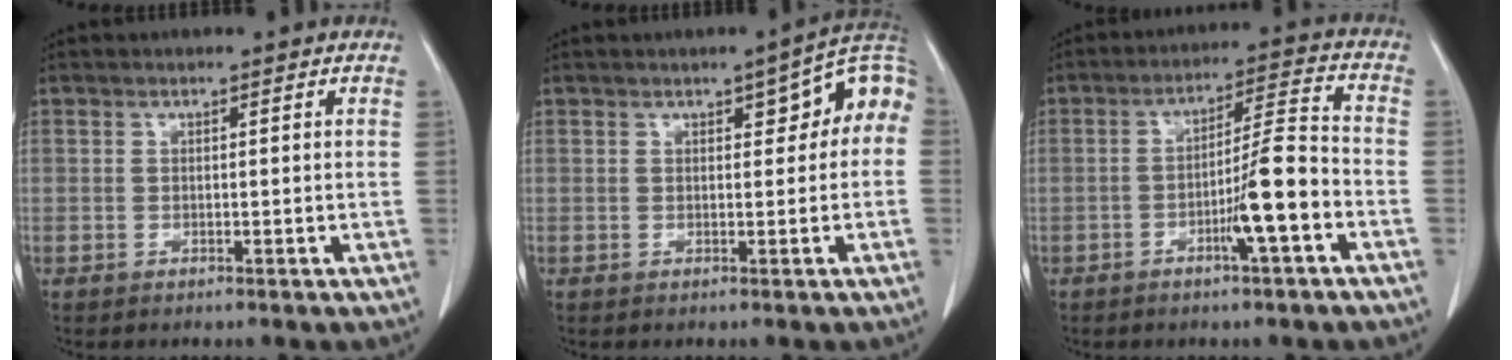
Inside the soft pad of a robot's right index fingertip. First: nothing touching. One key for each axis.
{"total": 6.9, "fx": 1.3, "fy": 2.3, "fz": 6.4, "tx": -0.074, "ty": 0.033, "tz": 0.010}
{"total": 8.9, "fx": -3.4, "fy": 0.0, "fz": 8.2, "tx": -0.137, "ty": 0.007, "tz": -0.056}